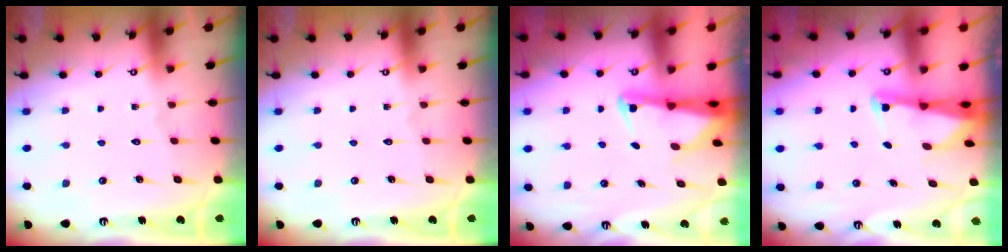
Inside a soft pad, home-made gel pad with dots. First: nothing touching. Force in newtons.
{"total": 0.0}
{"total": 2.6, "press": 2.5, "slide": 0.5}
{"total": 2.4, "press": 2.4, "slide": 0.3}